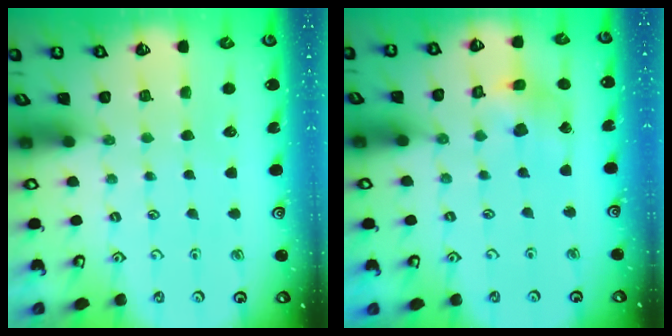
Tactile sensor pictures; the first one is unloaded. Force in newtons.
{"total": 9.5, "press": 9.4, "slide": 1.2}